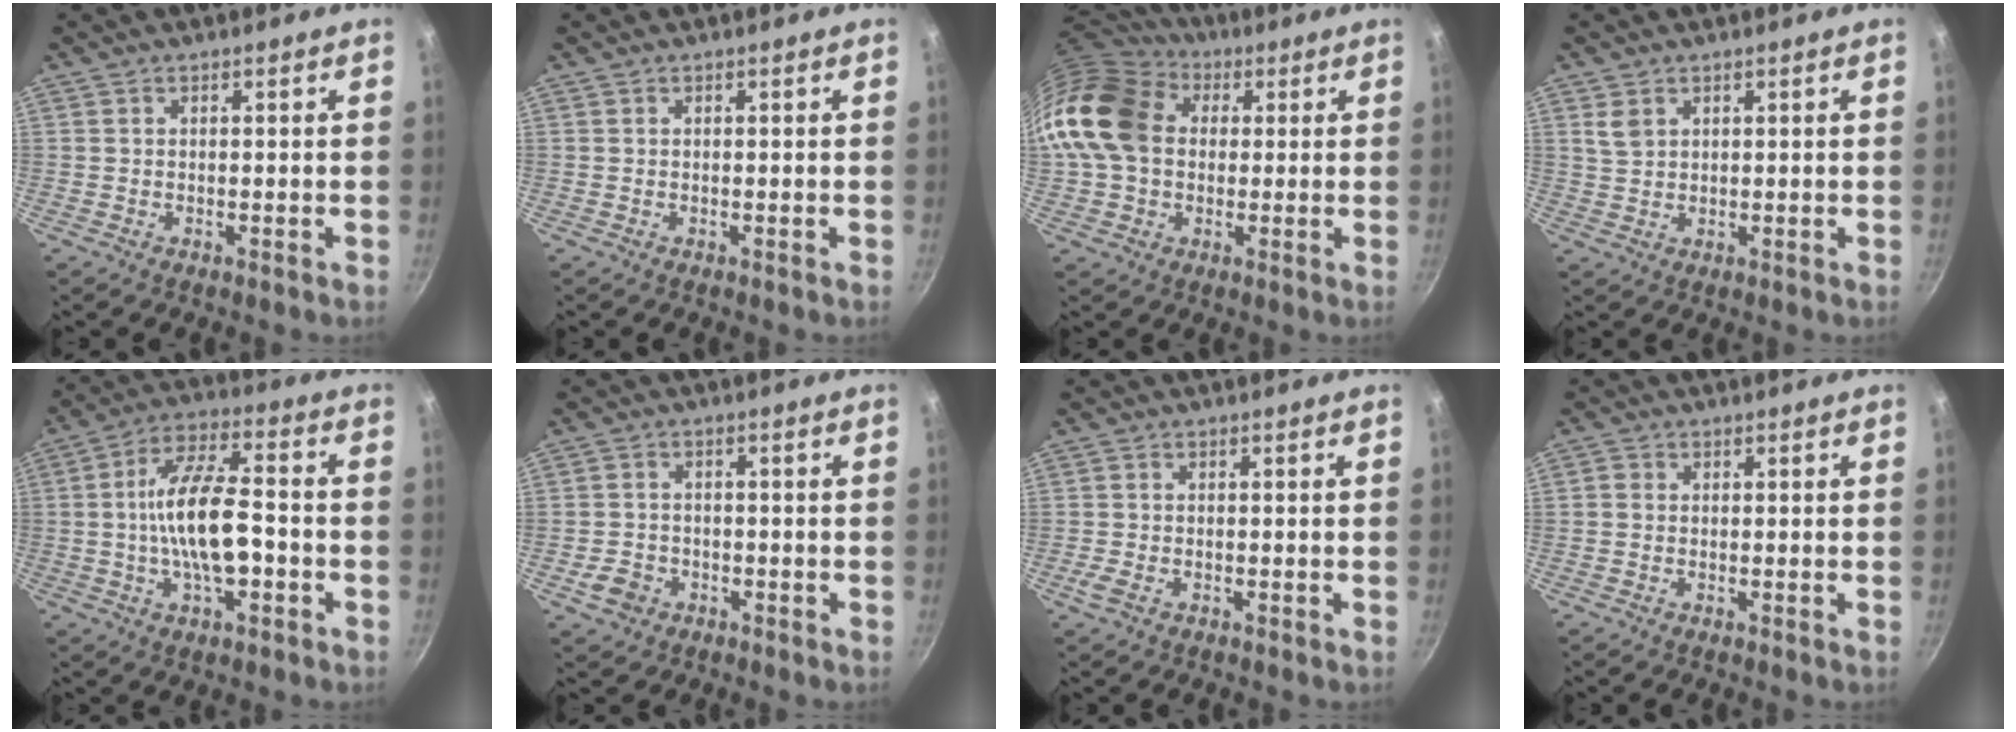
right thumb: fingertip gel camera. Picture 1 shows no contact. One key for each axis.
{"total": 0.0}
{"total": 18.8, "fx": 2.3, "fy": 14.6, "fz": 11.6, "tx": -0.222, "ty": 0.038, "tz": 0.029}
{"total": 3.0, "fx": 1.4, "fy": 2.1, "fz": 1.6, "tx": -0.025, "ty": -0.001, "tz": 0.031}
{"total": 14.2, "fx": -2.3, "fy": 5.9, "fz": 12.6, "tx": -0.214, "ty": 0.033, "tz": -0.050}
{"total": 4.4, "fx": -2.0, "fy": 3.5, "fz": 1.8, "tx": -0.030, "ty": 0.020, "tz": -0.032}
{"total": 2.2, "fx": -1.0, "fy": 1.3, "fz": 1.5, "tx": -0.034, "ty": 0.000, "tz": -0.021}
{"total": 1.2, "fx": -0.1, "fy": 1.1, "fz": 0.4, "tx": -0.006, "ty": 0.004, "tz": -0.005}